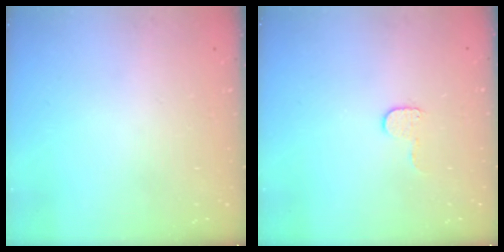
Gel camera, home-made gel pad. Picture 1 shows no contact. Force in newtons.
{"total": 5.0, "press": 4.9, "slide": 0.5}